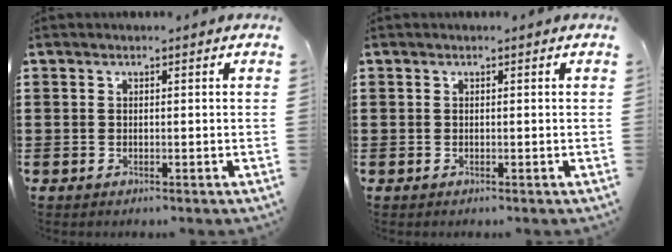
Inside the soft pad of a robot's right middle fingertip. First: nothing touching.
{"total": 0.0}